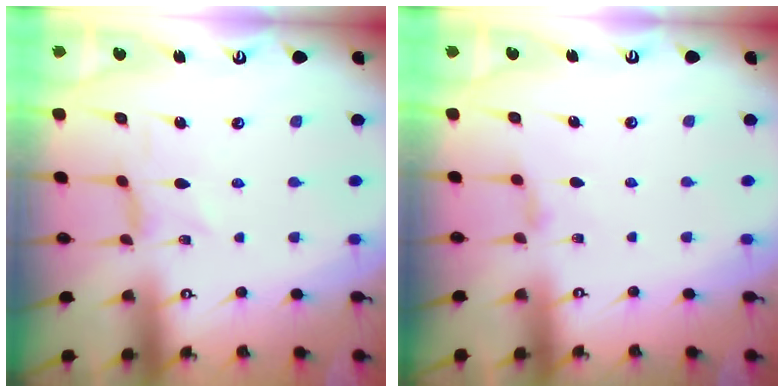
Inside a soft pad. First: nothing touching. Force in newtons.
{"total": 2.4, "press": 2.4, "slide": 0.4}